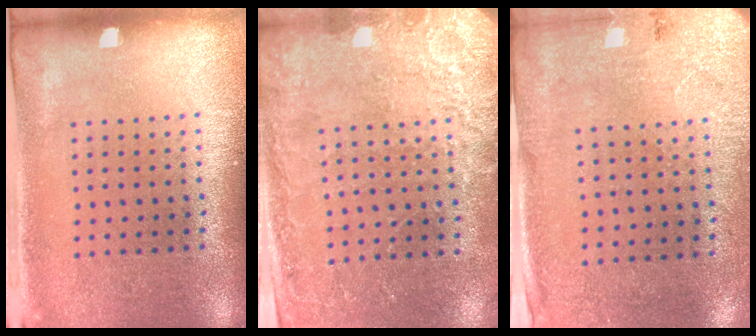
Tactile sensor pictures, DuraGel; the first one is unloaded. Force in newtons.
{"total": 2.6, "press": 2.5, "slide": 0.5}
{"total": 2.7, "press": 2.2, "slide": 1.6}